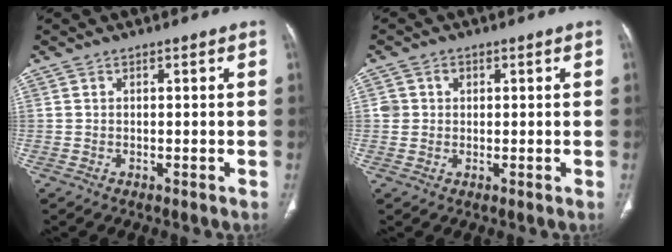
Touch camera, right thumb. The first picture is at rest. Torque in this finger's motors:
{"motor_torque": [0.50, 0.35, 0.21, 0.41, 0.04]}